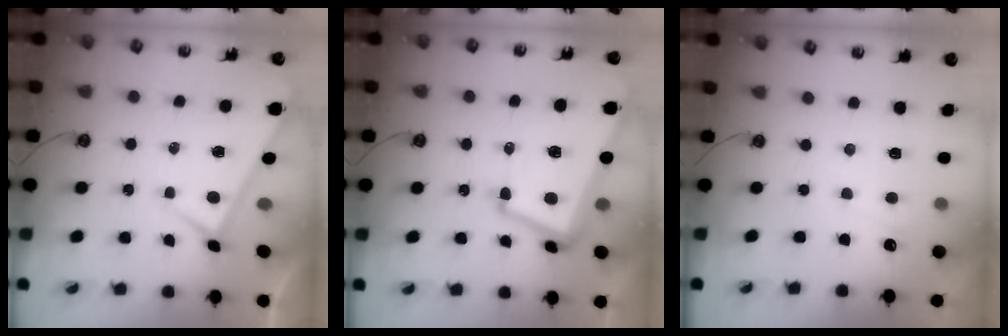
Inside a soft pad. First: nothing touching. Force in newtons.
{"total": 12.6, "press": 12.4, "slide": 2.4}
{"total": 5.0, "press": 5.0, "slide": 0.5}